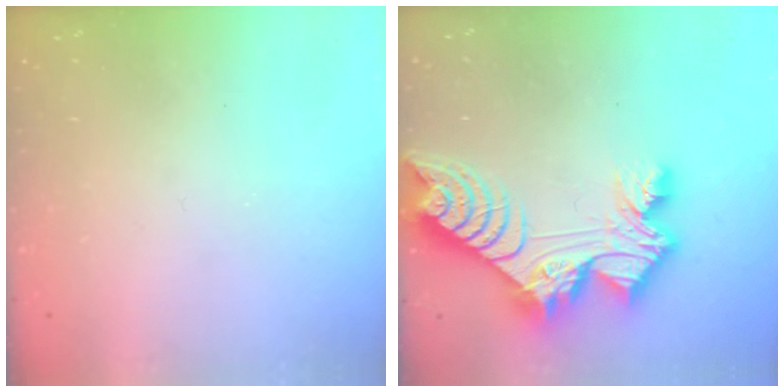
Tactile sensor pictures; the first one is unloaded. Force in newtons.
{"total": 14.9, "press": 14.8, "slide": 1.5}